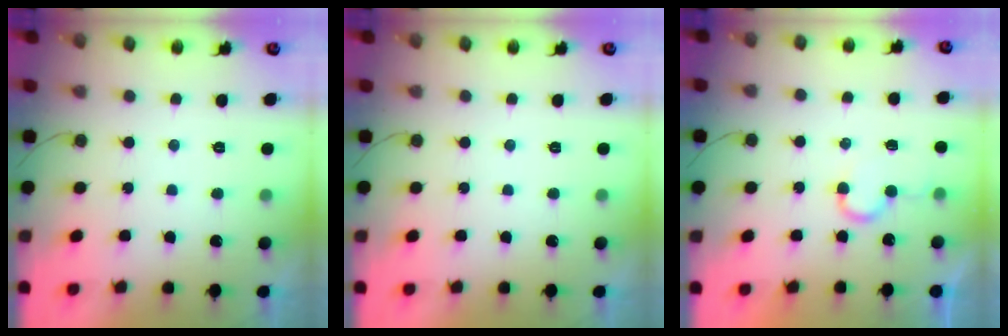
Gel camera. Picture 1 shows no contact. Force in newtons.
{"total": 0.0}
{"total": 5.5, "press": 5.5, "slide": 0.6}